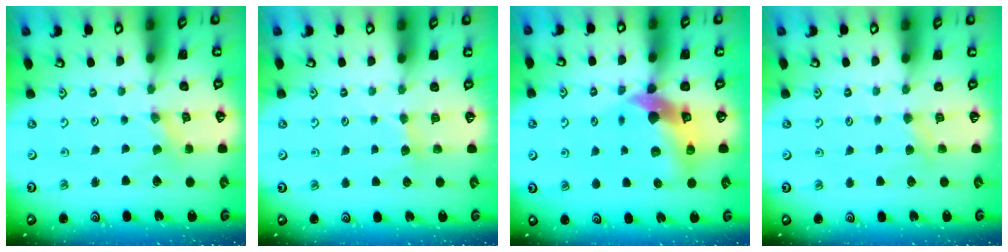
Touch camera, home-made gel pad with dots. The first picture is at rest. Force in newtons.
{"total": 4.1, "press": 4.1, "slide": 0.5}
{"total": 11.2, "press": 11.1, "slide": 1.7}
{"total": 3.1, "press": 3.1, "slide": 0.5}